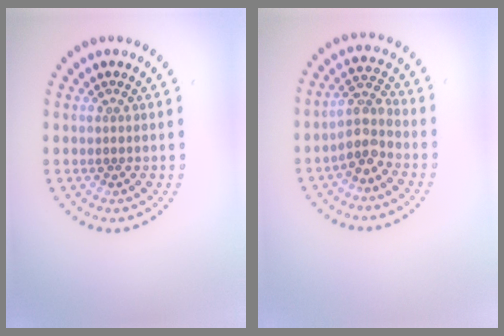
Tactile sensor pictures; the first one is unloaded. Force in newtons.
{"total": 3.1, "press": 2.4, "slide": 2.0}